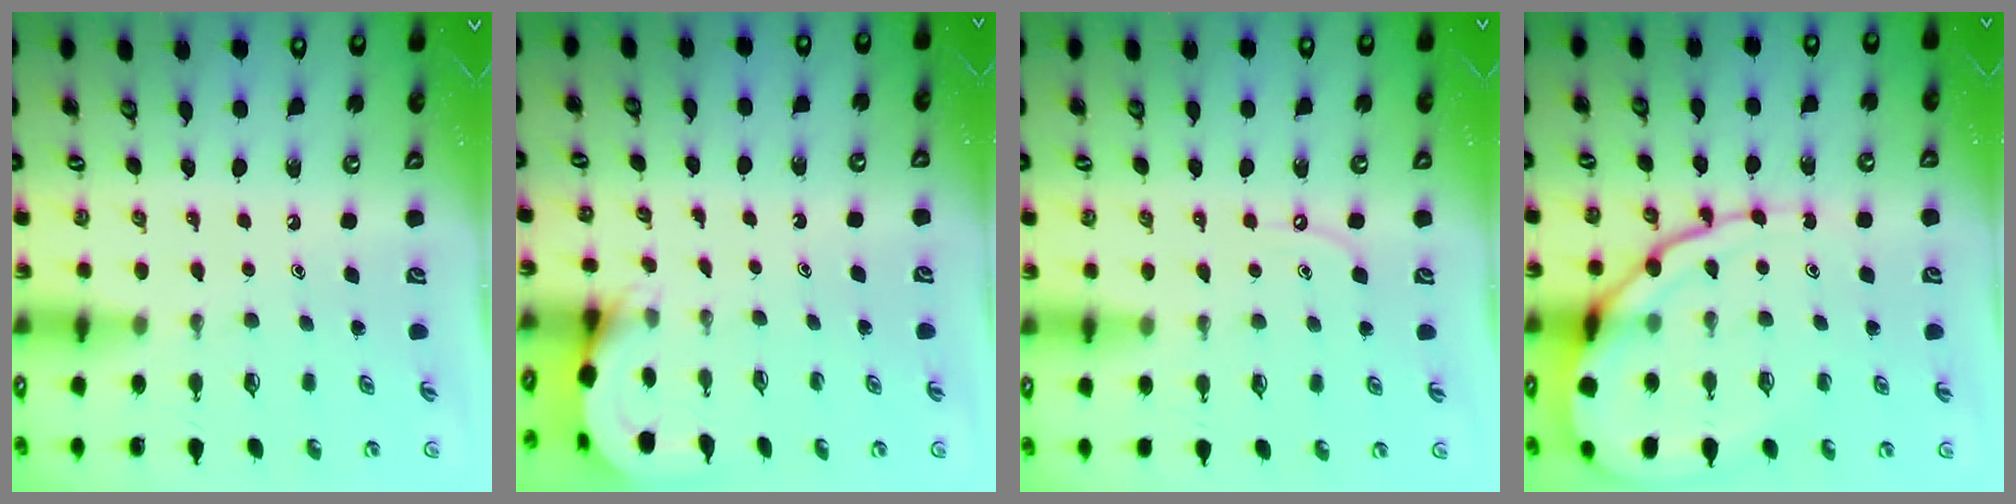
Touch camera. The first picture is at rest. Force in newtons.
{"total": 4.5, "press": 4.5, "slide": 0.3}
{"total": 3.9, "press": 3.8, "slide": 0.6}
{"total": 14.9, "press": 14.8, "slide": 1.5}